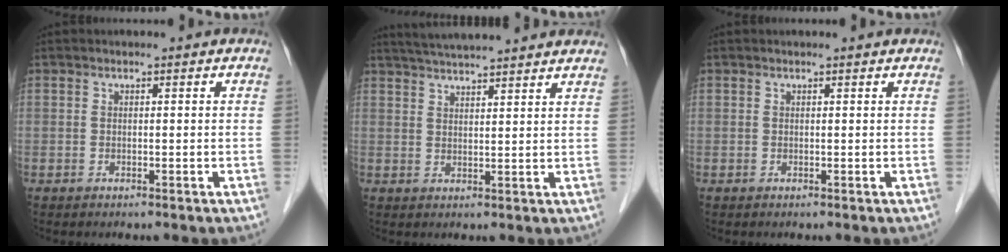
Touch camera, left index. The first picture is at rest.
{"total": 12.9, "force": [11.7, 0.5, 5.4], "torque": [-0.091, 0.034, 0.159]}
{"total": 0.9, "force": [0.8, 0.0, 0.2], "torque": [-0.010, 0.003, 0.007]}